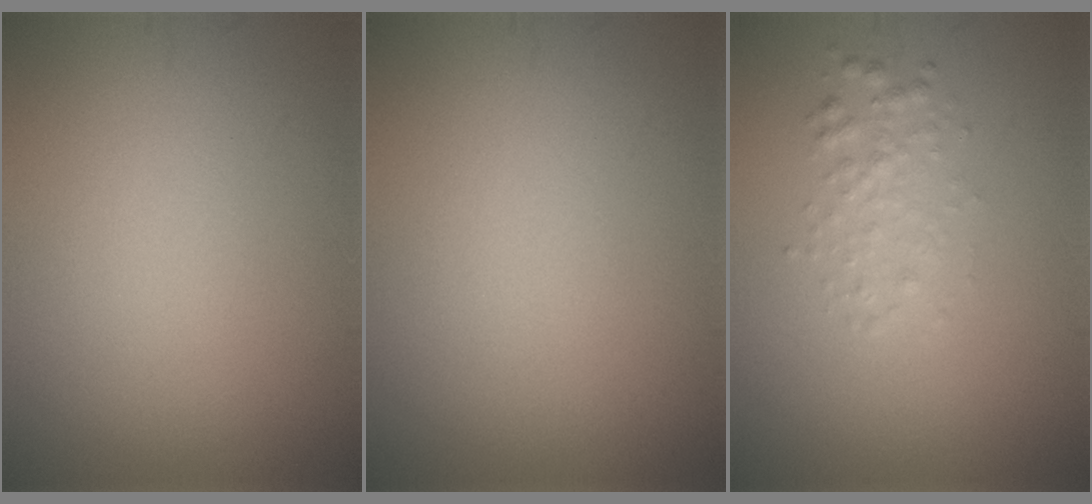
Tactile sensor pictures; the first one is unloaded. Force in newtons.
{"total": 0.0}
{"total": 1.7, "press": 1.7, "slide": 0.0}